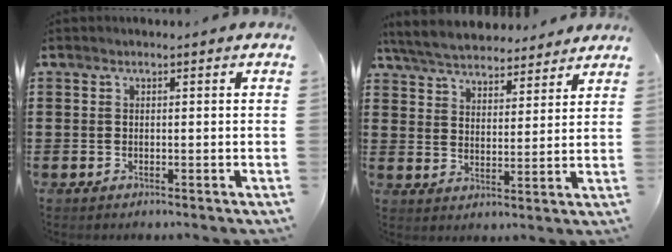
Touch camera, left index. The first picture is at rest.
{"total": 5.7, "force": [5.5, 1.0, 1.1], "torque": [-0.046, -0.025, 0.098]}